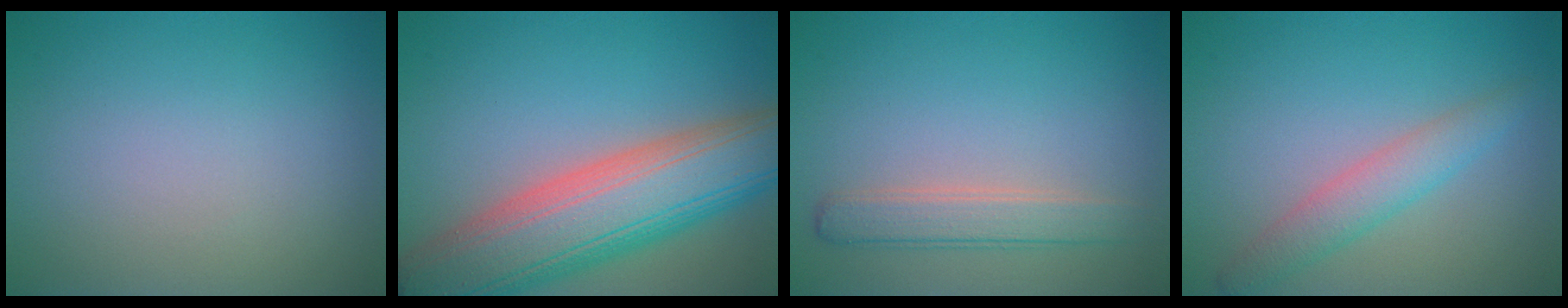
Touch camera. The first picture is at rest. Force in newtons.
{"total": 11.7, "press": 11.6, "slide": 0.7}
{"total": 2.8, "press": 2.8, "slide": 0.1}
{"total": 3.0, "press": 3.0, "slide": 0.1}